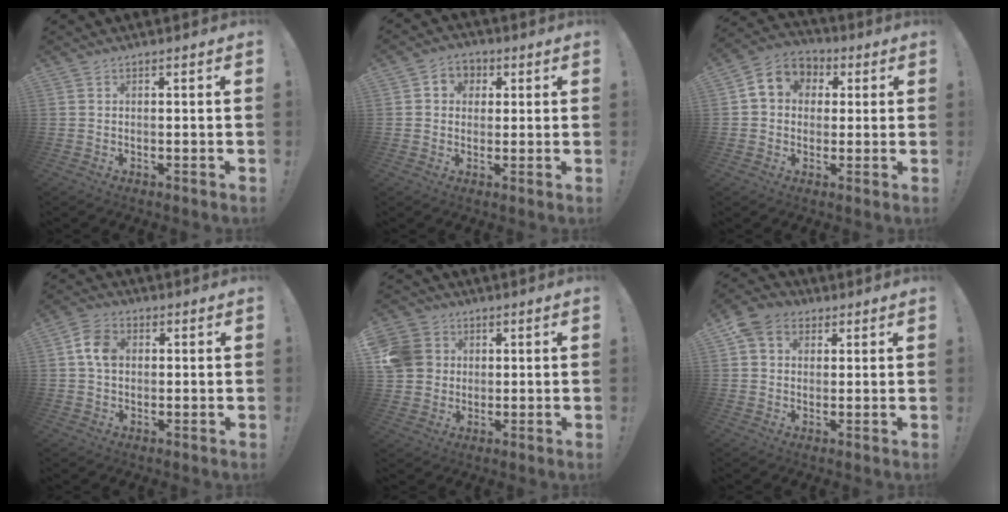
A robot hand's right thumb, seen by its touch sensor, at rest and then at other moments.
{"total": 5.6, "force": [1.1, 5.1, 1.9], "torque": [-0.022, 0.003, 0.021]}
{"total": 9.7, "force": [2.2, 8.2, 4.6], "torque": [-0.056, 0.002, 0.046]}
{"total": 8.0, "force": [1.2, 6.0, 5.1], "torque": [-0.083, 0.012, 0.024]}
{"total": 10.7, "force": [2.0, 9.7, 4.2], "torque": [-0.081, 0.005, 0.045]}
{"total": 7.6, "force": [2.9, 6.0, 3.6], "torque": [-0.065, 0.007, 0.060]}